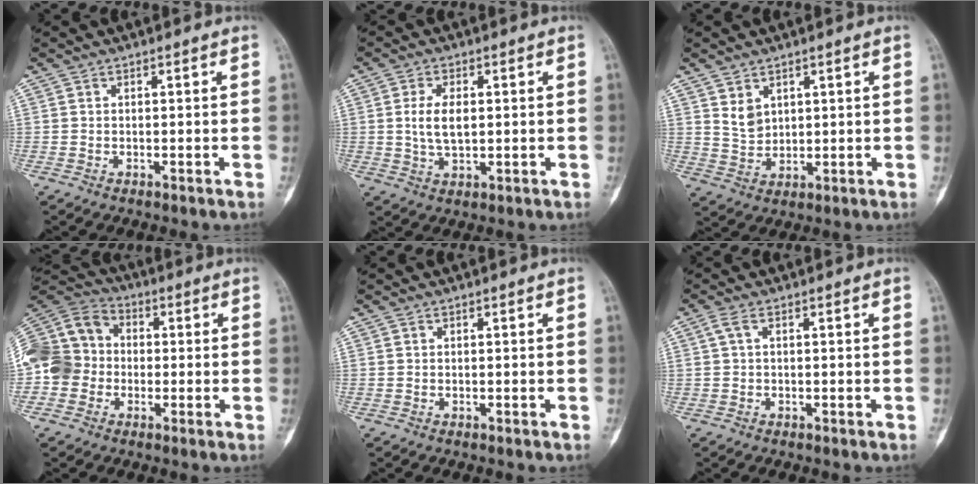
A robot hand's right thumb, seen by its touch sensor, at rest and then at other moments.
{"total": 6.0, "force": [0.6, 3.2, 5.0], "torque": [-0.099, -0.003, 0.014]}
{"total": 4.1, "force": [2.0, 2.9, 2.1], "torque": [-0.028, -0.021, 0.051]}
{"total": 15.1, "force": [-2.0, 13.3, 6.9], "torque": [-0.140, 0.049, -0.044]}
{"total": 0.0}
{"total": 1.9, "force": [0.4, 0.9, 1.6], "torque": [-0.042, 0.006, 0.010]}